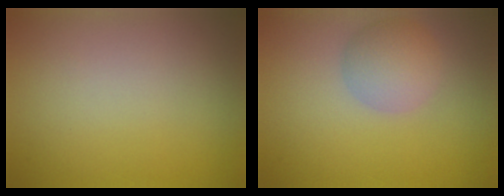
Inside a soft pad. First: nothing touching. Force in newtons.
{"total": 3.5, "press": 3.4, "slide": 0.3}